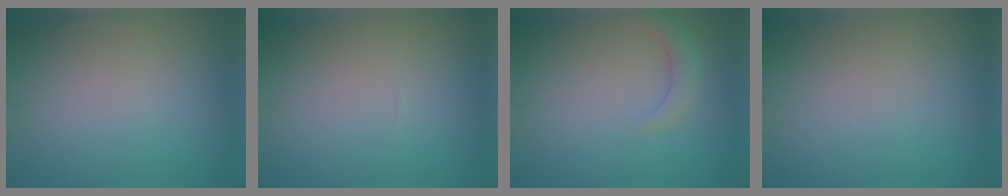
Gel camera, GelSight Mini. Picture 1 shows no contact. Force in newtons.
{"total": 0.0}
{"total": 2.1, "press": 2.1, "slide": 0.2}
{"total": 0.0}